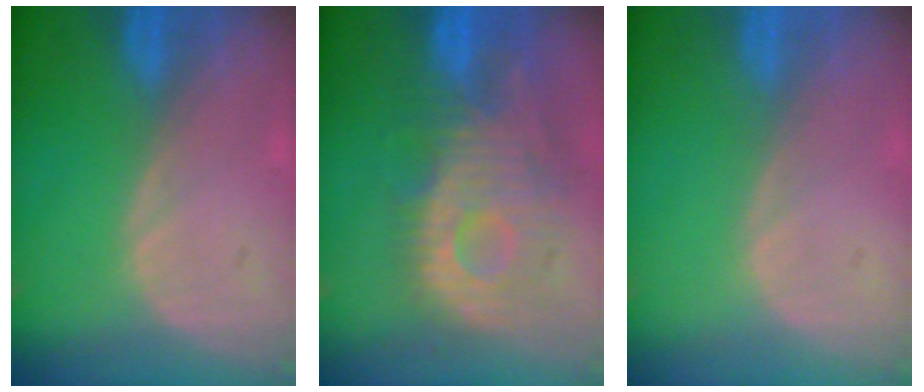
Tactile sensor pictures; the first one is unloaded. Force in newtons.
{"total": 11.6, "press": 10.5, "slide": 4.9}
{"total": 0.0}